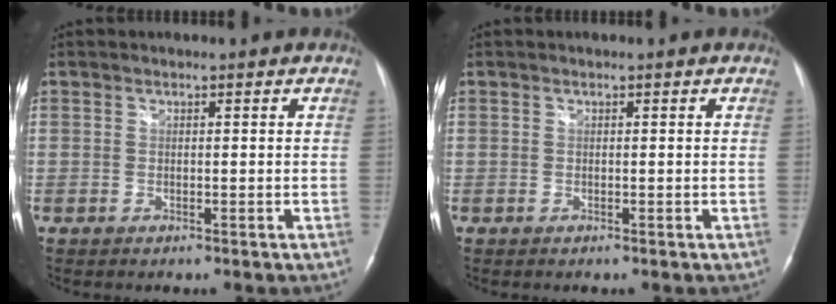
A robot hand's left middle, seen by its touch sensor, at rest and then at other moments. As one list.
[{"total": 0.0}]